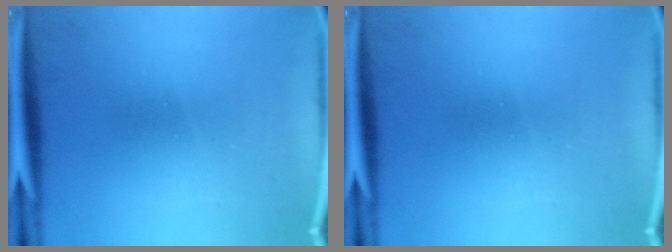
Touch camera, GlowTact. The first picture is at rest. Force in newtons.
{"total": 0.0}